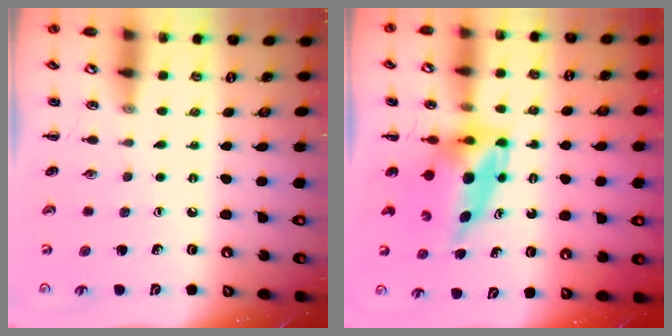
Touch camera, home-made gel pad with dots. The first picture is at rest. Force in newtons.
{"total": 6.5, "press": 6.2, "slide": 2.0}